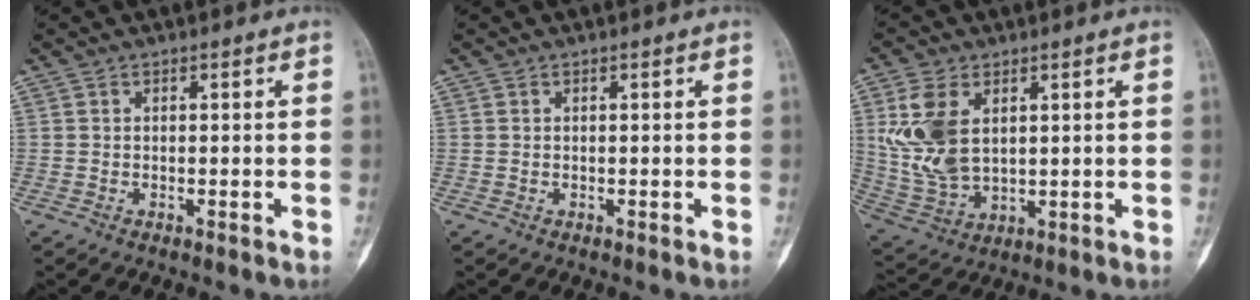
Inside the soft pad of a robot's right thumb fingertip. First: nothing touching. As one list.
[{"total": 0.0}, {"total": 12.2, "force": [3.1, 7.4, 9.1], "torque": [-0.185, -0.011, 0.075]}]